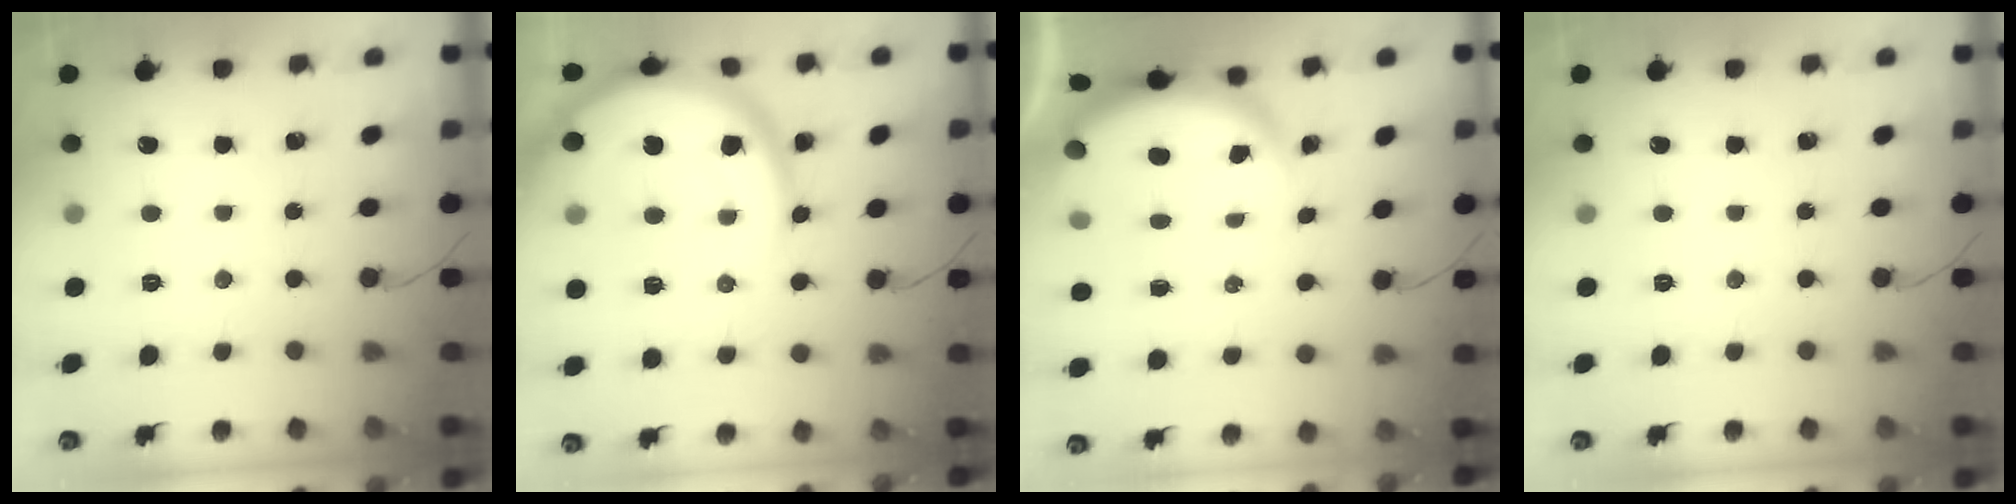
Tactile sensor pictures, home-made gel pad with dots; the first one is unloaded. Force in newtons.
{"total": 15.3, "press": 15.2, "slide": 1.3}
{"total": 3.8, "press": 3.8, "slide": 0.2}
{"total": 0.0}